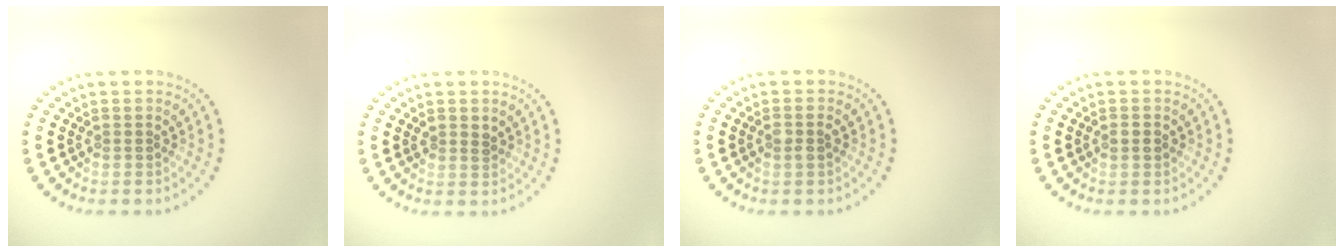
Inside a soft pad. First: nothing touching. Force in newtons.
{"total": 1.1, "press": 1.0, "slide": 0.3}
{"total": 1.3, "press": 1.1, "slide": 0.6}
{"total": 1.5, "press": 1.5, "slide": 0.1}